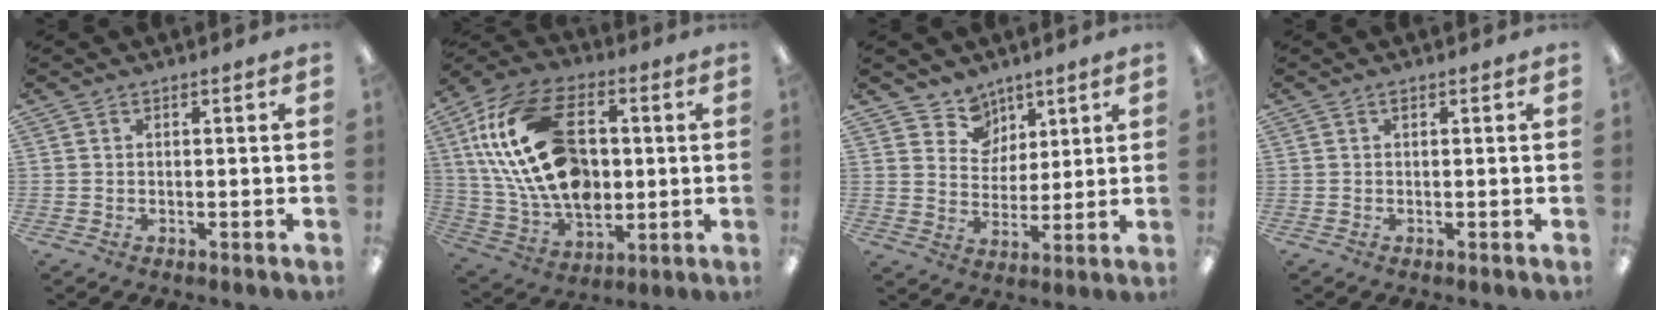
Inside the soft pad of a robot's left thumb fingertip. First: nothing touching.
{"total": 24.6, "force": [4.3, 16.0, 18.1], "torque": [-0.362, 0.005, 0.080]}
{"total": 8.2, "force": [5.7, 5.8, -0.2], "torque": [-0.006, -0.046, 0.108]}
{"total": 0.6, "force": [0.3, 0.4, 0.4], "torque": [-0.009, 0.004, 0.005]}